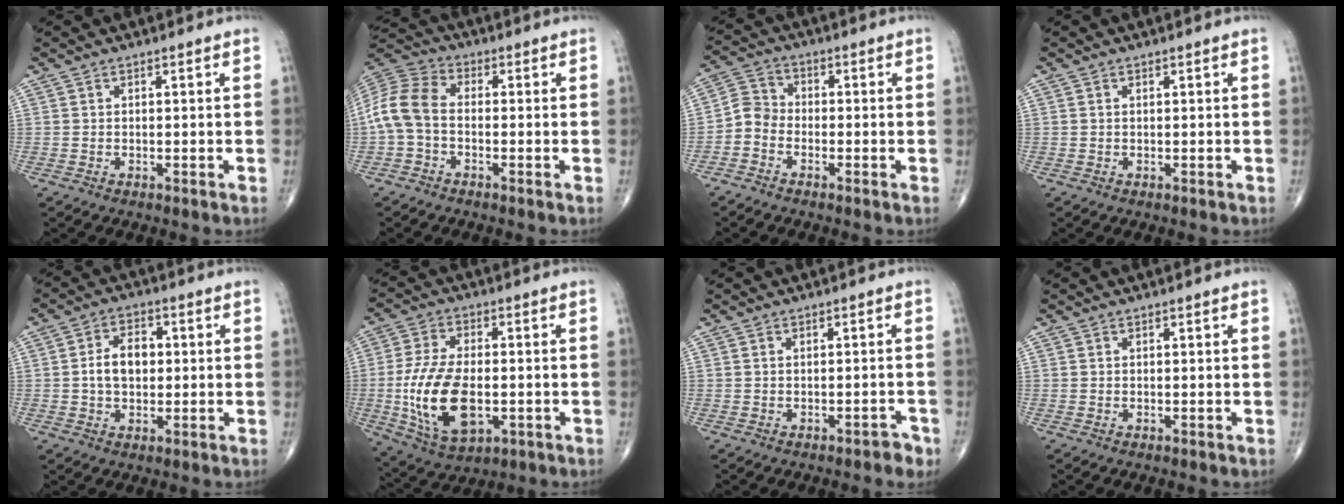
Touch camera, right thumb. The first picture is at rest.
{"total": 9.2, "force": [-1.4, 6.0, 6.9], "torque": [-0.143, 0.027, -0.041]}
{"total": 4.4, "force": [-2.2, 3.5, 1.6], "torque": [-0.017, 0.019, -0.059]}
{"total": 0.0}
{"total": 7.1, "force": [0.2, 4.8, 5.2], "torque": [-0.079, 0.016, 0.001]}
{"total": 16.4, "force": [-2.7, 8.7, 13.6], "torque": [-0.265, -0.001, -0.036]}
{"total": 2.1, "force": [-1.5, 0.9, 1.2], "torque": [-0.011, 0.011, -0.017]}
{"total": 0.0}